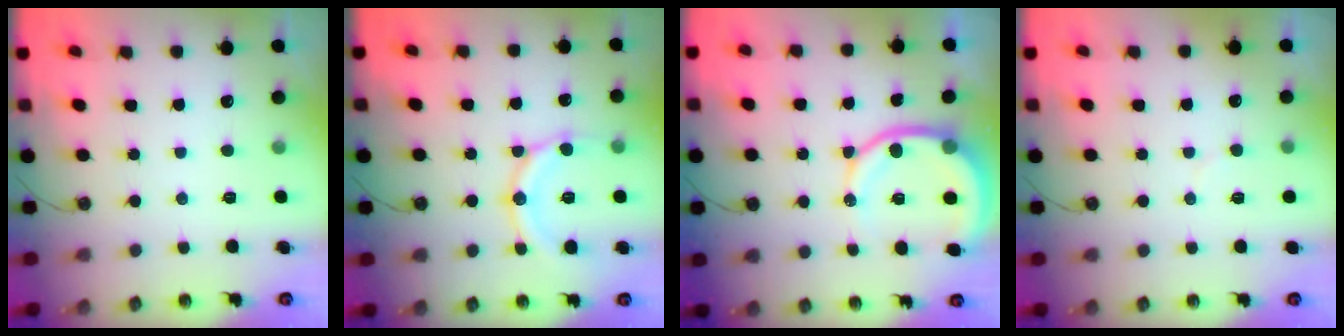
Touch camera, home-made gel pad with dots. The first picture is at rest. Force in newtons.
{"total": 14.3, "press": 14.2, "slide": 1.5}
{"total": 11.2, "press": 11.1, "slide": 1.4}
{"total": 3.5, "press": 3.5, "slide": 0.3}